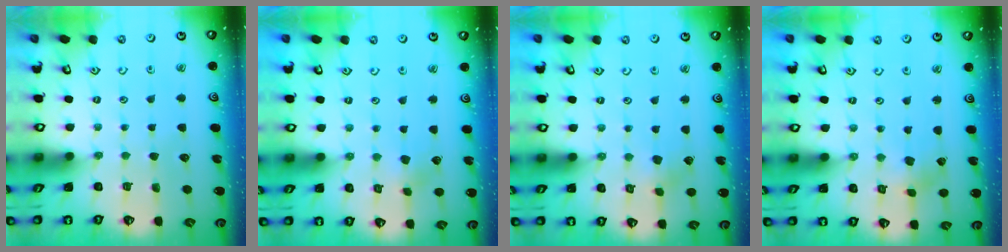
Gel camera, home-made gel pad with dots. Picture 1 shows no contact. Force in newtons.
{"total": 2.5, "press": 2.5, "slide": 0.2}
{"total": 2.9, "press": 2.9, "slide": 0.7}
{"total": 2.2, "press": 2.2, "slide": 0.3}